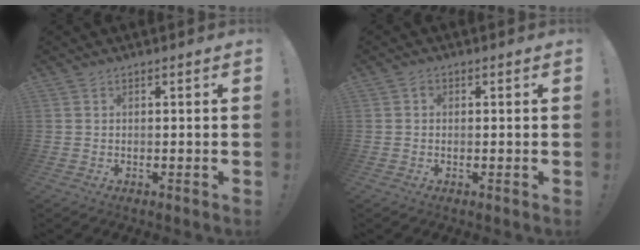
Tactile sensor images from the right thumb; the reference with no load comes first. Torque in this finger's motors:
{"motor_torque": [0.17, 0.14, 0.30, -0.23, -0.02]}